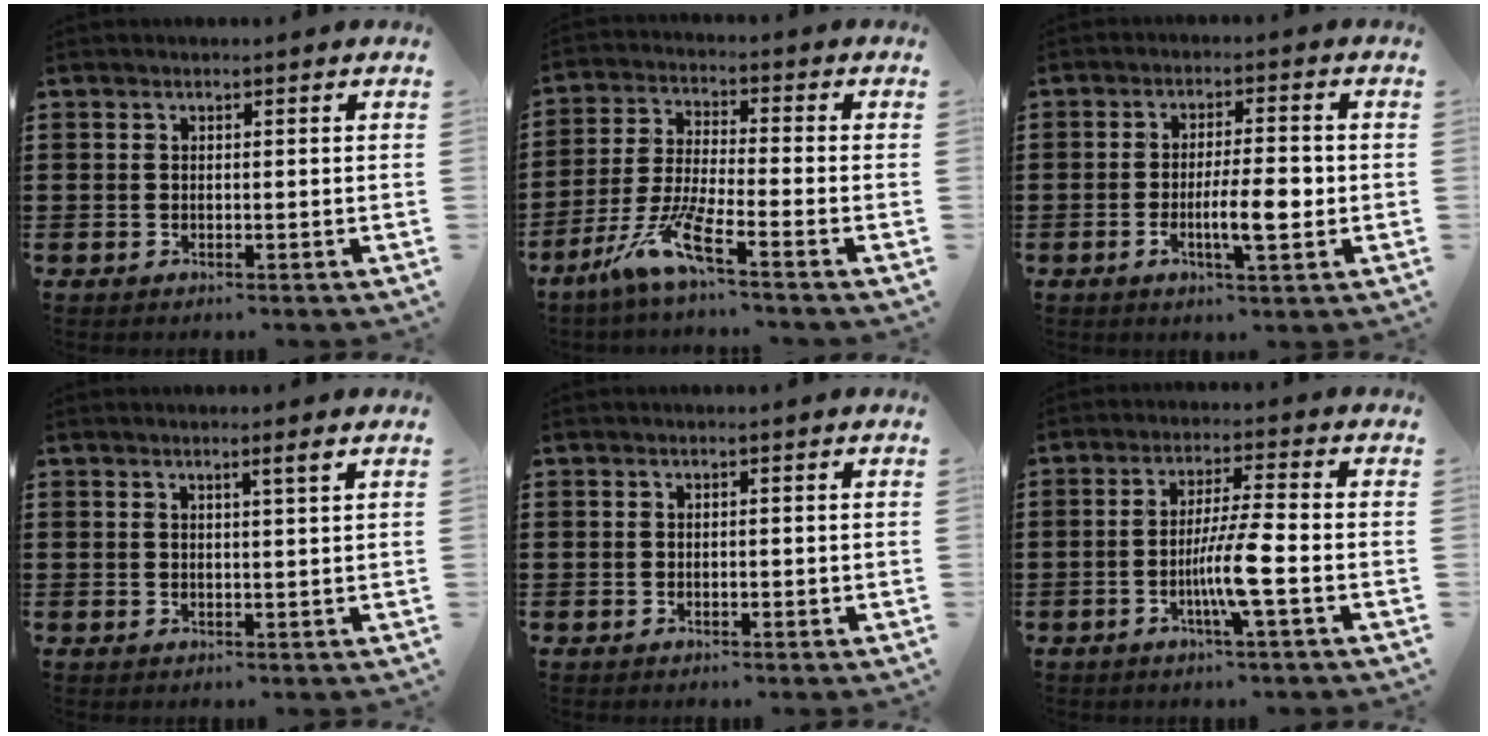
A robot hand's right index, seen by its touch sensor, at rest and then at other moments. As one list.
[{"total": 8.6, "force": [-5.8, 0.3, 6.3], "torque": [-0.159, -0.024, -0.119]}, {"total": 7.0, "force": [-1.4, 1.7, 6.6], "torque": [-0.104, 0.001, -0.025]}, {"total": 1.9, "force": [1.1, -0.2, 1.5], "torque": [-0.029, -0.003, 0.018]}, {"total": 0.8, "force": [-0.2, 0.2, 0.8], "torque": [-0.016, -0.005, -0.002]}, {"total": 7.4, "force": [-2.4, -0.1, 7.0], "torque": [-0.137, -0.016, -0.049]}]